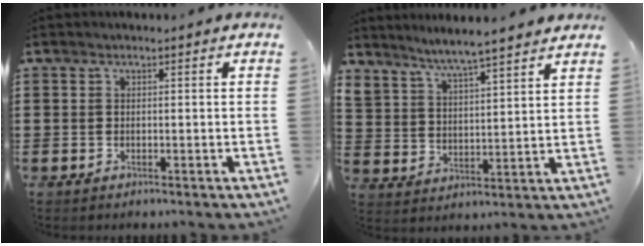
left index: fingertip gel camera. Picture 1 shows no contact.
{"total": 4.7, "force": [4.7, -0.5, 0.6], "torque": [-0.033, -0.033, 0.079]}